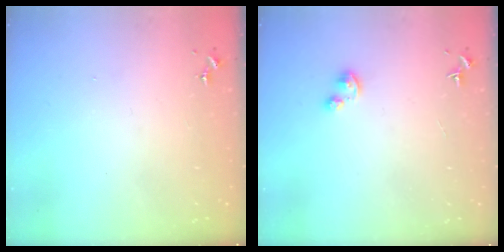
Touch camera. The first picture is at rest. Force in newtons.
{"total": 2.9, "press": 2.9, "slide": 0.1}